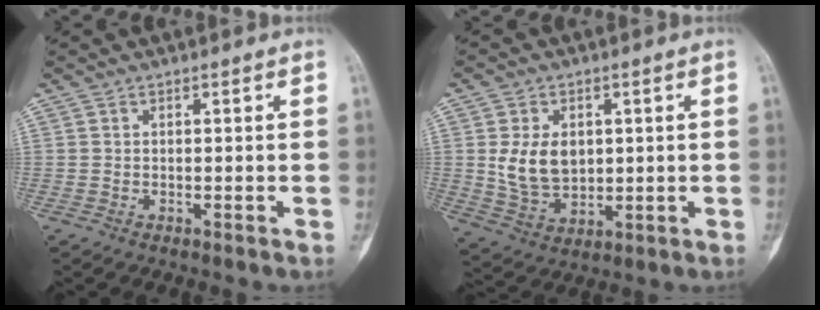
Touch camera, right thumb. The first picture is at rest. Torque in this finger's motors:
{"motor_torque": [1.12, 0.43, 0.59, -0.36, 0.04]}